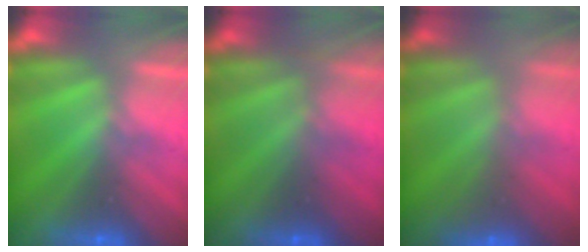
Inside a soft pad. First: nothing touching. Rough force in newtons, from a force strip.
{"total": 1.8}
{"total": 2.8}